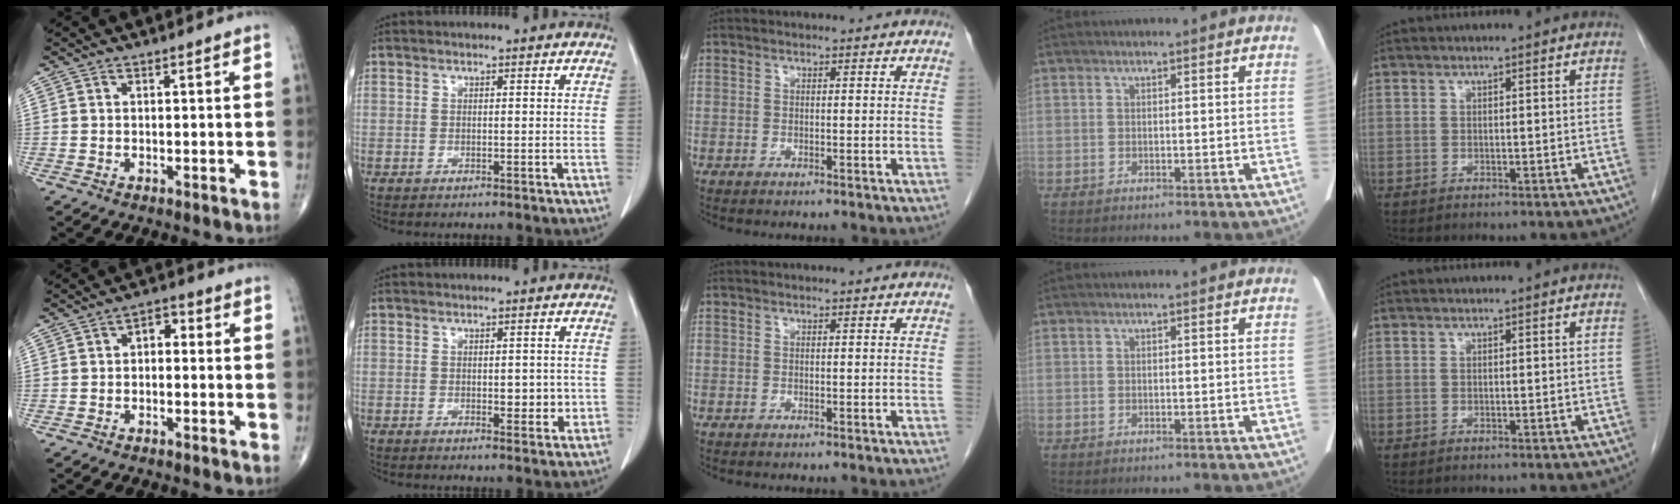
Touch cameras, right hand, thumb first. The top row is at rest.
{"thumb": {"total": 3.4, "force": [0.0, 2.2, 2.6], "torque": [-0.018, 0.016, -0.012]}, "index": {"total": 3.2, "force": [-0.3, 1.8, 2.6], "torque": [-0.028, -0.001, 0.003]}}